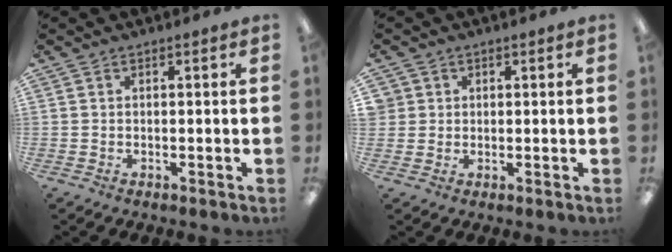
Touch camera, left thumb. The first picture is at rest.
{"total": 2.7, "force": [0.9, 2.5, -0.1], "torque": [-0.006, 0.004, 0.017]}